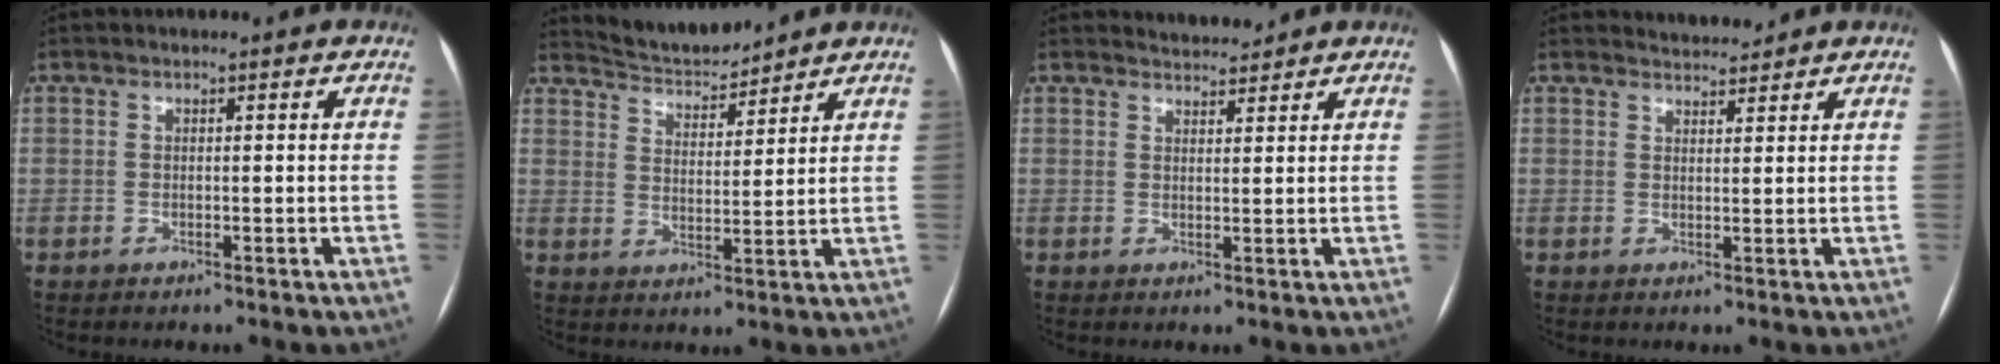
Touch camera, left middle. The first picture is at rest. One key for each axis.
{"total": 6.7, "fx": 6.7, "fy": 0.4, "fz": 0.4, "tx": -0.017, "ty": 0.008, "tz": 0.124}
{"total": 2.5, "fx": 2.5, "fy": 0.2, "fz": -0.2, "tx": -0.004, "ty": 0.005, "tz": 0.045}
{"total": 2.5, "fx": 2.5, "fy": 0.2, "fz": -0.2, "tx": -0.004, "ty": 0.006, "tz": 0.045}